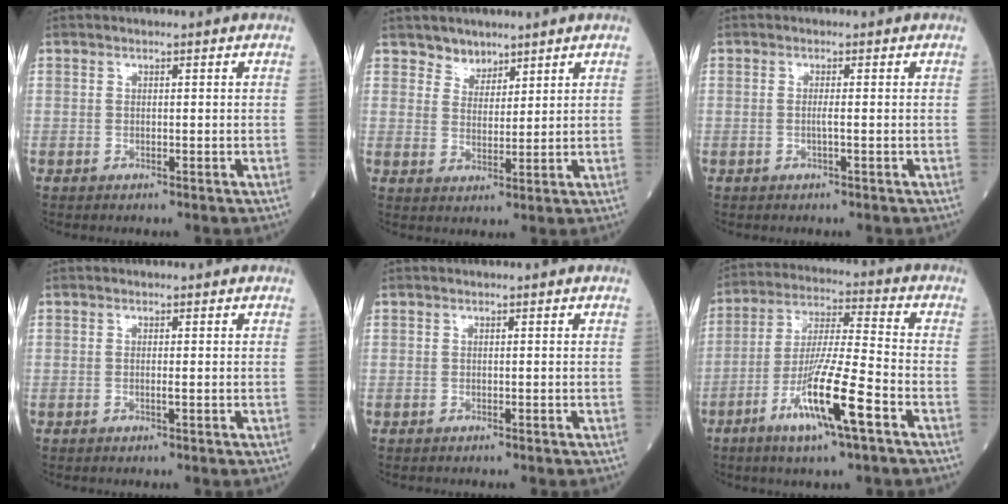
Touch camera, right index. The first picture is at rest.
{"total": 3.1, "force": [2.6, 1.7, 0.0], "torque": [0.009, -0.002, 0.044]}
{"total": 1.1, "force": [-0.3, -0.2, 1.1], "torque": [-0.022, 0.000, -0.007]}
{"total": 0.7, "force": [-0.2, -0.1, 0.7], "torque": [-0.014, 0.000, -0.005]}
{"total": 0.5, "force": [-0.4, 0.2, -0.3], "torque": [0.001, 0.003, -0.010]}
{"total": 13.2, "force": [-6.1, 0.2, 11.7], "torque": [-0.226, -0.016, -0.113]}